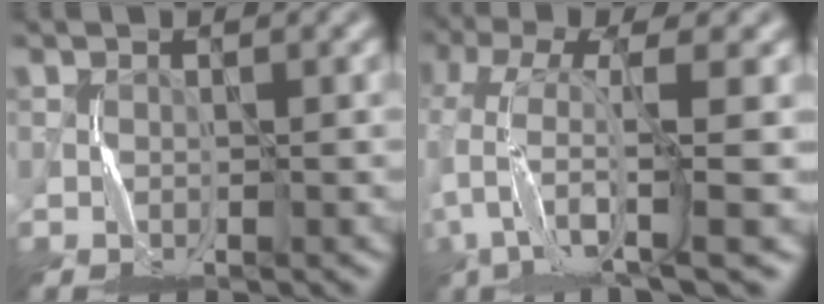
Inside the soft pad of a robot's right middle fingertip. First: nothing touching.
{"total": 7.7, "force": [-2.4, 2.2, 7.0], "torque": [-0.143, 0.001, -0.051]}